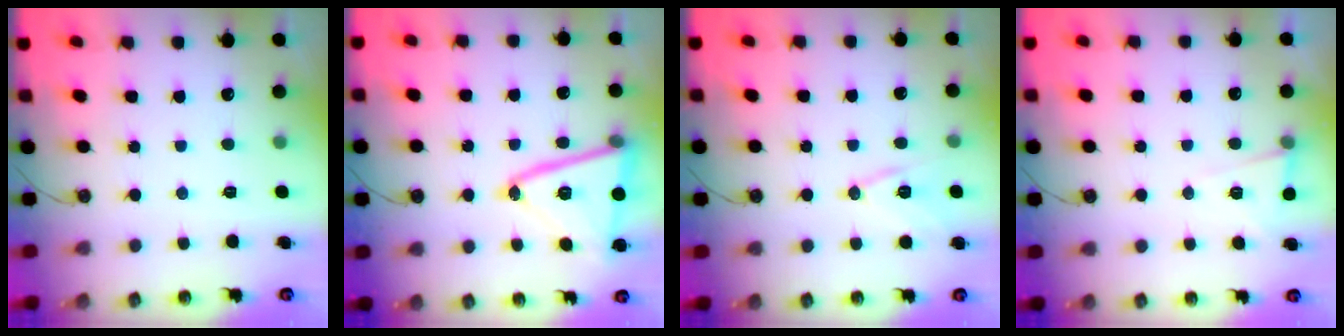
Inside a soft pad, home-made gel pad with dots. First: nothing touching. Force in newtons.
{"total": 18.7, "press": 18.6, "slide": 2.1}
{"total": 10.2, "press": 9.6, "slide": 3.3}
{"total": 4.6, "press": 4.5, "slide": 1.0}